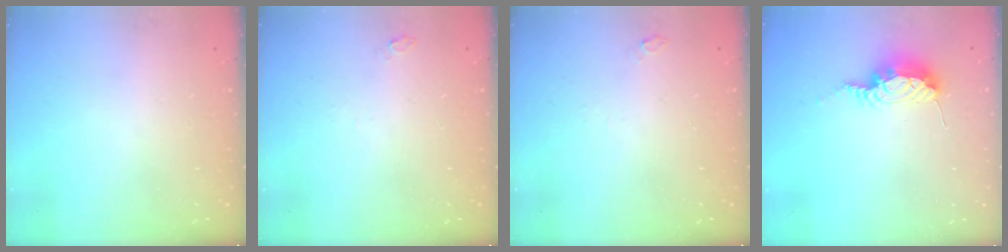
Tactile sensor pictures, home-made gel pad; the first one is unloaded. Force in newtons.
{"total": 11.4, "press": 3.1, "slide": 11.0}
{"total": 11.4, "press": 3.1, "slide": 11.0}
{"total": 8.4, "press": 8.4, "slide": 0.9}